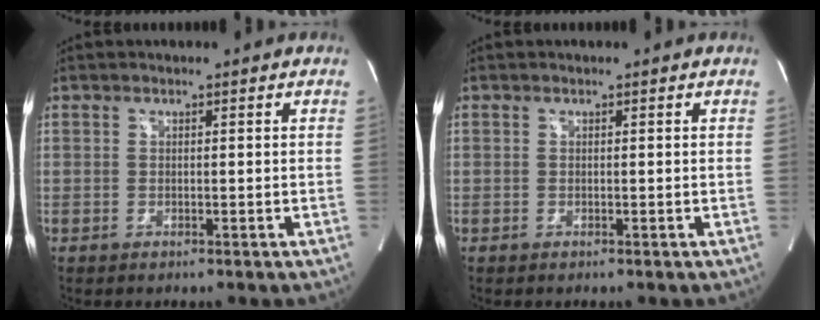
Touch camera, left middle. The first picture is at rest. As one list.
[{"total": 0.0}]